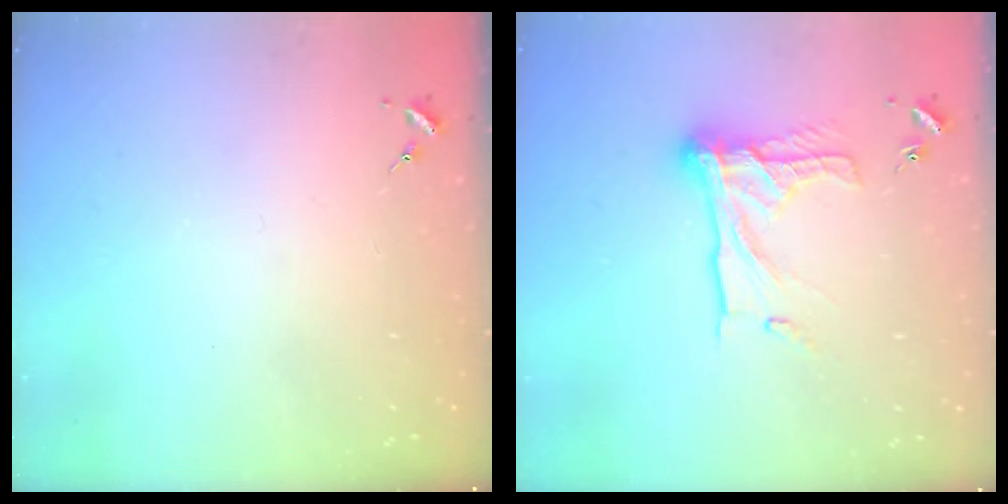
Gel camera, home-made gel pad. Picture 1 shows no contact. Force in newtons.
{"total": 15.7, "press": 15.6, "slide": 1.3}